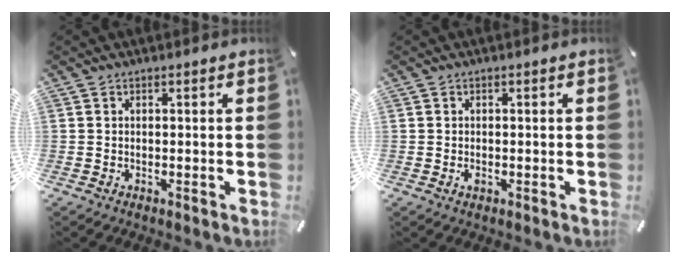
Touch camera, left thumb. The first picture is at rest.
{"total": 1.0, "force": [-0.3, 0.7, 0.7], "torque": [-0.013, 0.001, -0.006]}